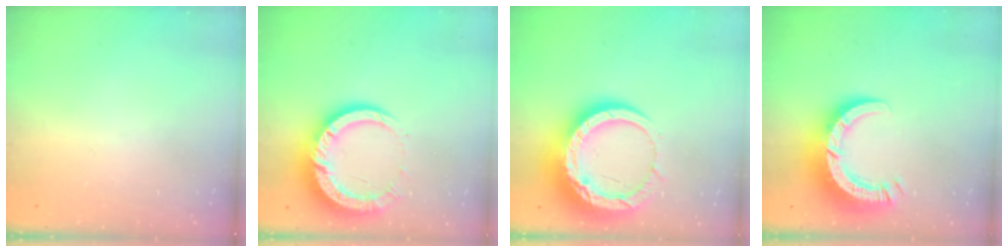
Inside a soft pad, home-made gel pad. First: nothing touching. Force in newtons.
{"total": 14.0, "press": 13.9, "slide": 1.4}
{"total": 17.1, "press": 17.0, "slide": 1.6}
{"total": 10.6, "press": 10.5, "slide": 1.0}